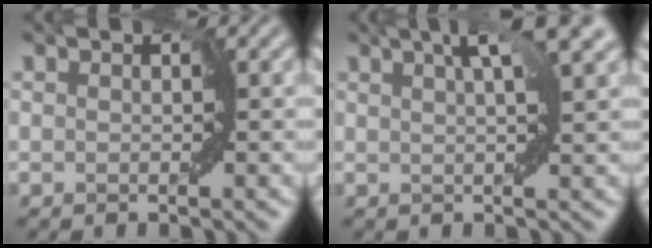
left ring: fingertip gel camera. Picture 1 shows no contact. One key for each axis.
{"total": 4.6, "fx": 2.4, "fy": 0.3, "fz": 3.9, "tx": -0.062, "ty": 0.010, "tz": 0.042}